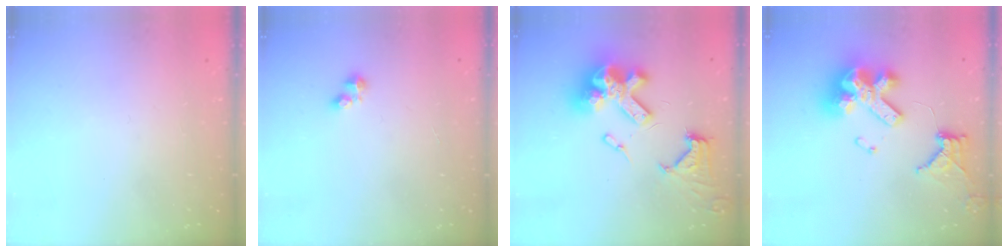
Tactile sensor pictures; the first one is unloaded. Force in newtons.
{"total": 2.5, "press": 2.5, "slide": 0.4}
{"total": 20.4, "press": 20.3, "slide": 2.1}
{"total": 16.7, "press": 16.6, "slide": 1.9}